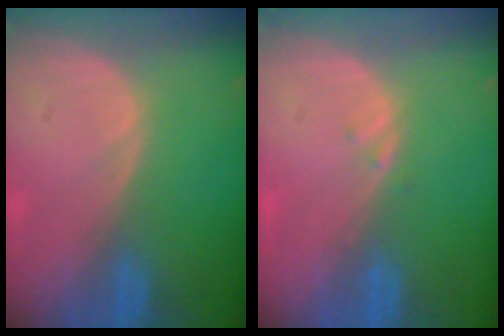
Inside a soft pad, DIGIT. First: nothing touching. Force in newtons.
{"total": 0.7, "press": 0.6, "slide": 0.3}